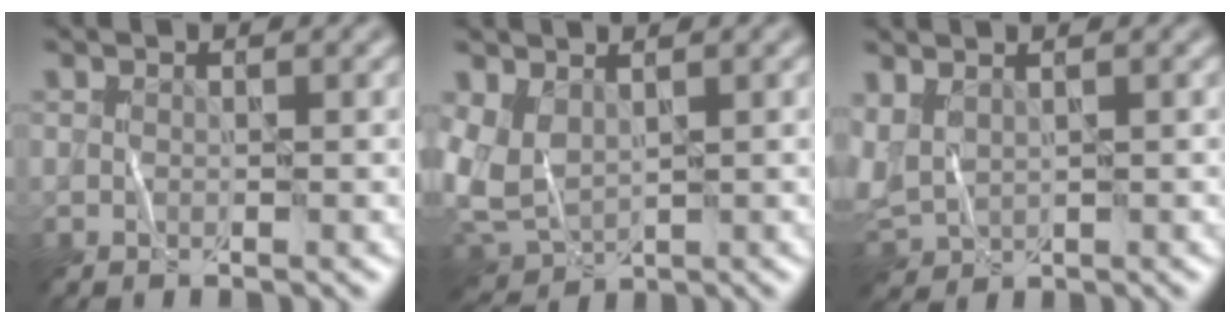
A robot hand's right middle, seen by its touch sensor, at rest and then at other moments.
{"total": 4.0, "force": [0.9, 2.6, 2.8], "torque": [-0.073, -0.009, 0.020]}
{"total": 2.5, "force": [0.3, 1.7, 1.8], "torque": [-0.058, 0.002, 0.008]}